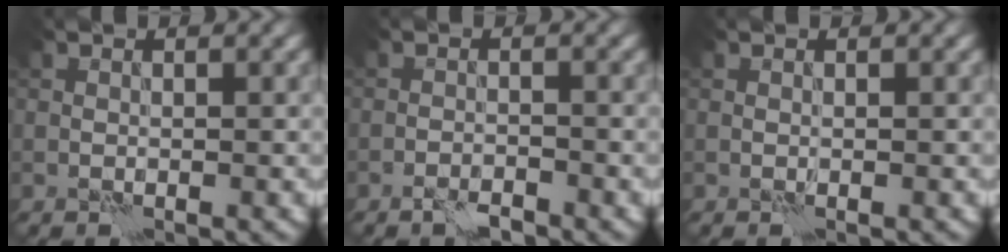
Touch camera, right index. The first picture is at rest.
{"total": 1.7, "force": [-1.4, 0.4, 0.8], "torque": [-0.015, 0.005, -0.029]}
{"total": 0.0}